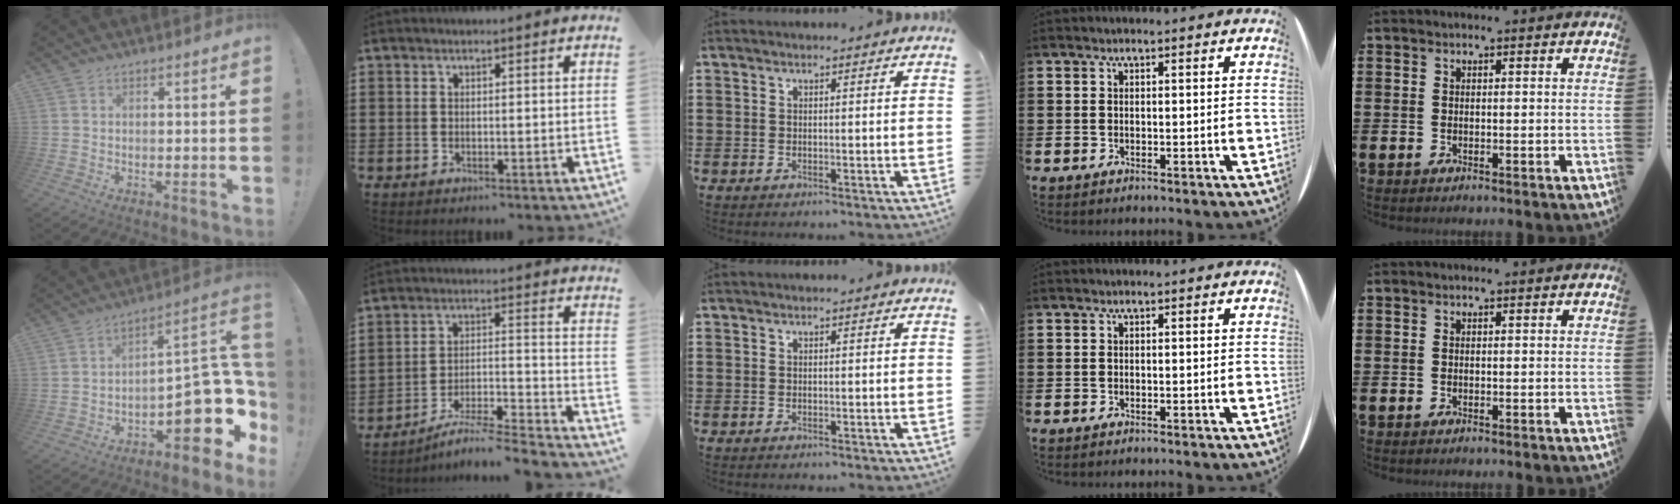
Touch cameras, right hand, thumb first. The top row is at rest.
{"thumb": {"total": 15.2, "force": [-4.2, 7.3, 12.7], "torque": [-0.142, 0.012, -0.058]}, "index": {"total": 5.3, "force": [-4.5, 0.1, 2.8], "torque": [-0.045, -0.014, -0.093]}}